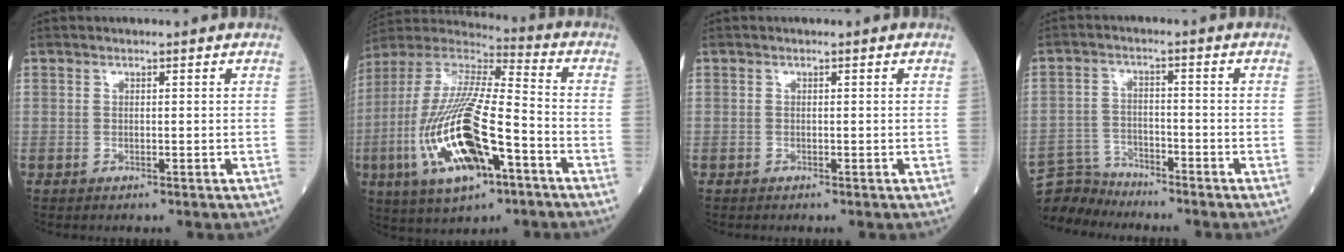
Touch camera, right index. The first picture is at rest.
{"total": 21.5, "force": [-7.2, 5.6, 19.4], "torque": [-0.433, -0.027, -0.128]}
{"total": 0.0}
{"total": 5.4, "force": [-5.2, 0.6, -1.3], "torque": [0.018, 0.002, -0.097]}